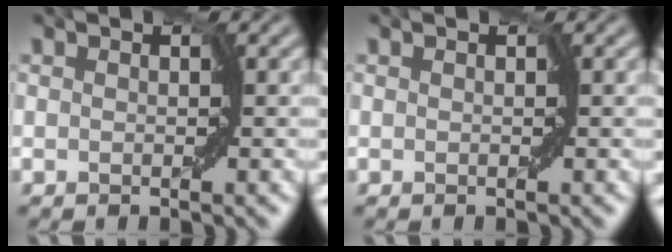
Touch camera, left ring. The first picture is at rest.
{"total": 0.0}